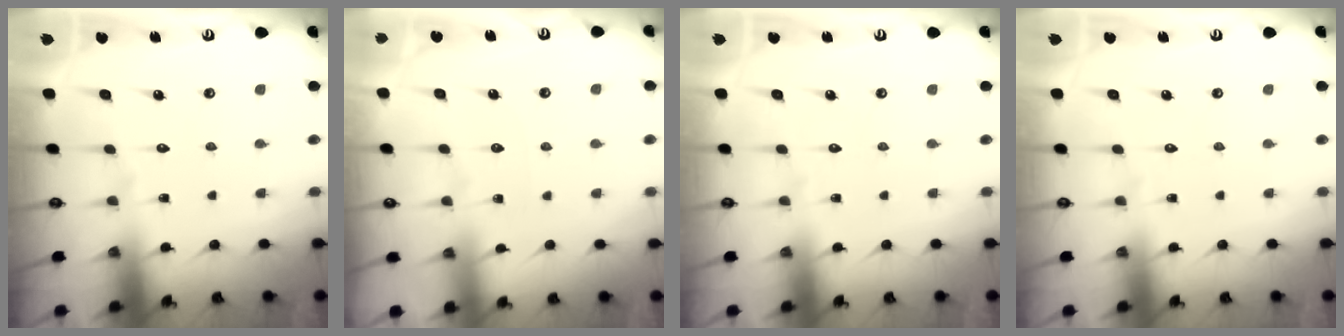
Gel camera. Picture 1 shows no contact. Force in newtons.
{"total": 1.4, "press": 1.4, "slide": 0.3}
{"total": 0.0}
{"total": 0.0}